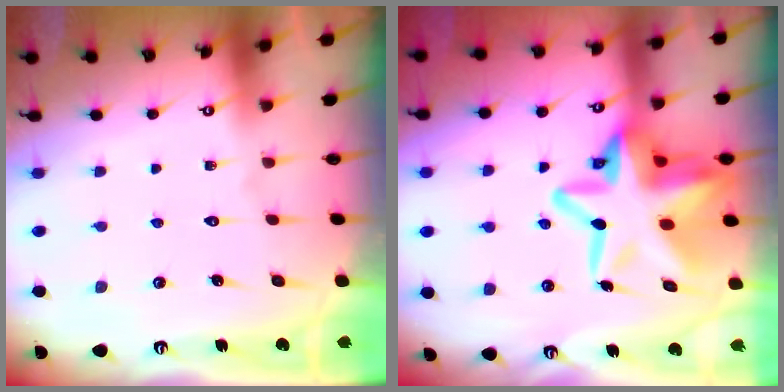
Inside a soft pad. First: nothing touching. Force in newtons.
{"total": 19.9, "press": 19.6, "slide": 3.7}